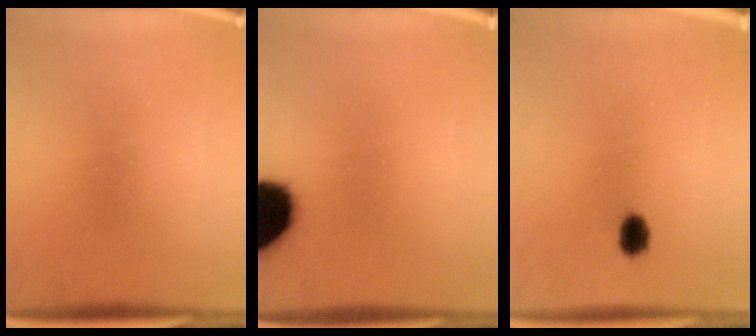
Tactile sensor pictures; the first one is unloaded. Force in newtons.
{"total": 17.7}
{"total": 2.8}